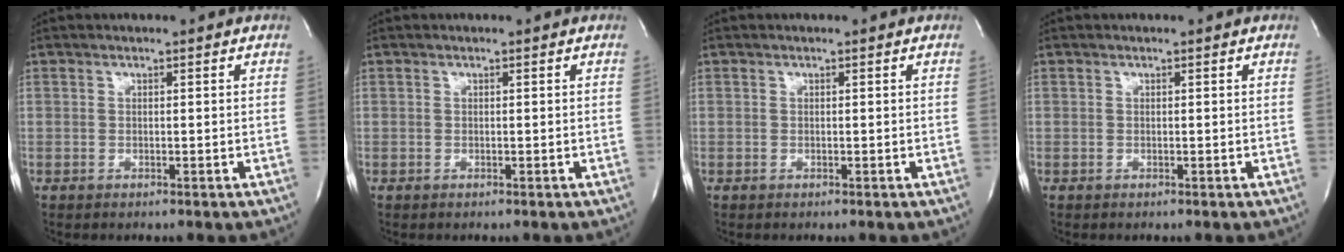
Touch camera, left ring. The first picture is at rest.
{"total": 0.0}
{"total": 0.0}
{"total": 0.0}